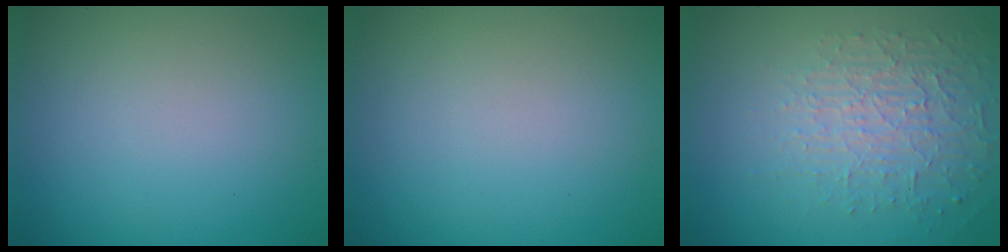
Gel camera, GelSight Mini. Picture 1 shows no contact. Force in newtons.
{"total": 0.0}
{"total": 3.8, "press": 3.1, "slide": 2.1}